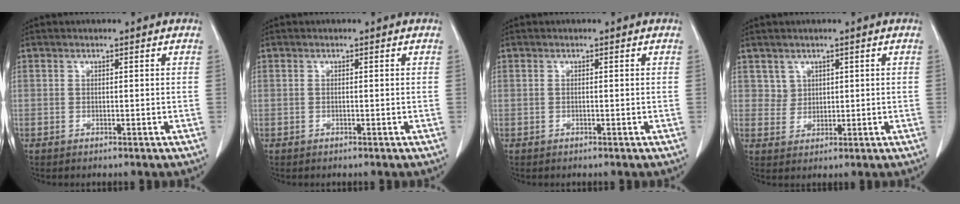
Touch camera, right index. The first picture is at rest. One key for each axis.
{"total": 0.0}
{"total": 0.0}
{"total": 2.7, "fx": 1.4, "fy": 2.3, "fz": 0.0, "tx": 0.014, "ty": 0.002, "tz": 0.023}